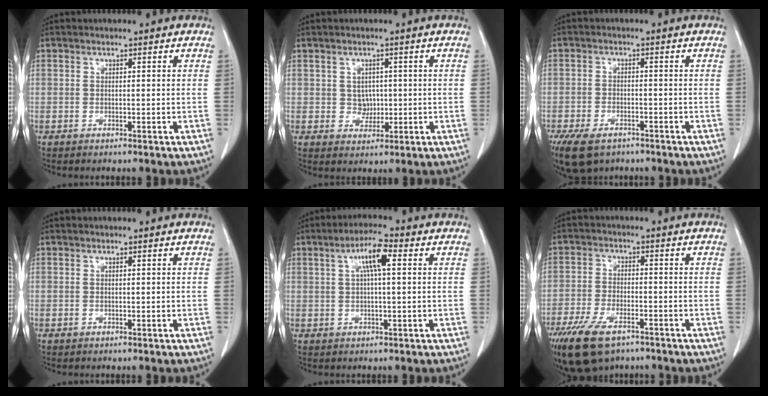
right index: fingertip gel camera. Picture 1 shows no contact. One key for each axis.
{"total": 3.7, "fx": 0.3, "fy": 3.4, "fz": 1.6, "tx": -0.020, "ty": 0.009, "tz": 0.012}
{"total": 10.9, "fx": -7.1, "fy": 5.9, "fz": 5.7, "tx": -0.129, "ty": -0.007, "tz": -0.110}
{"total": 0.0}
{"total": 6.0, "fx": 1.8, "fy": 1.2, "fz": 5.6, "tx": -0.107, "ty": 0.015, "tz": 0.033}
{"total": 11.1, "fx": -7.3, "fy": 4.7, "fz": 6.9, "tx": -0.138, "ty": -0.013, "tz": -0.126}